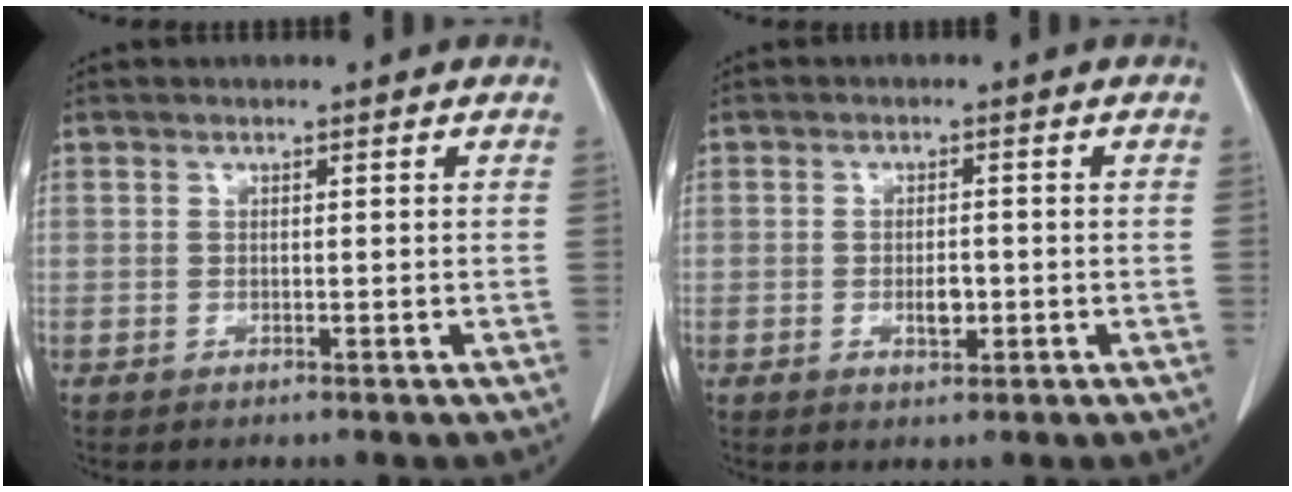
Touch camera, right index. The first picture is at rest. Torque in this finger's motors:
{"motor_torque": [0.46, -0.10, 0.21, 0.04]}